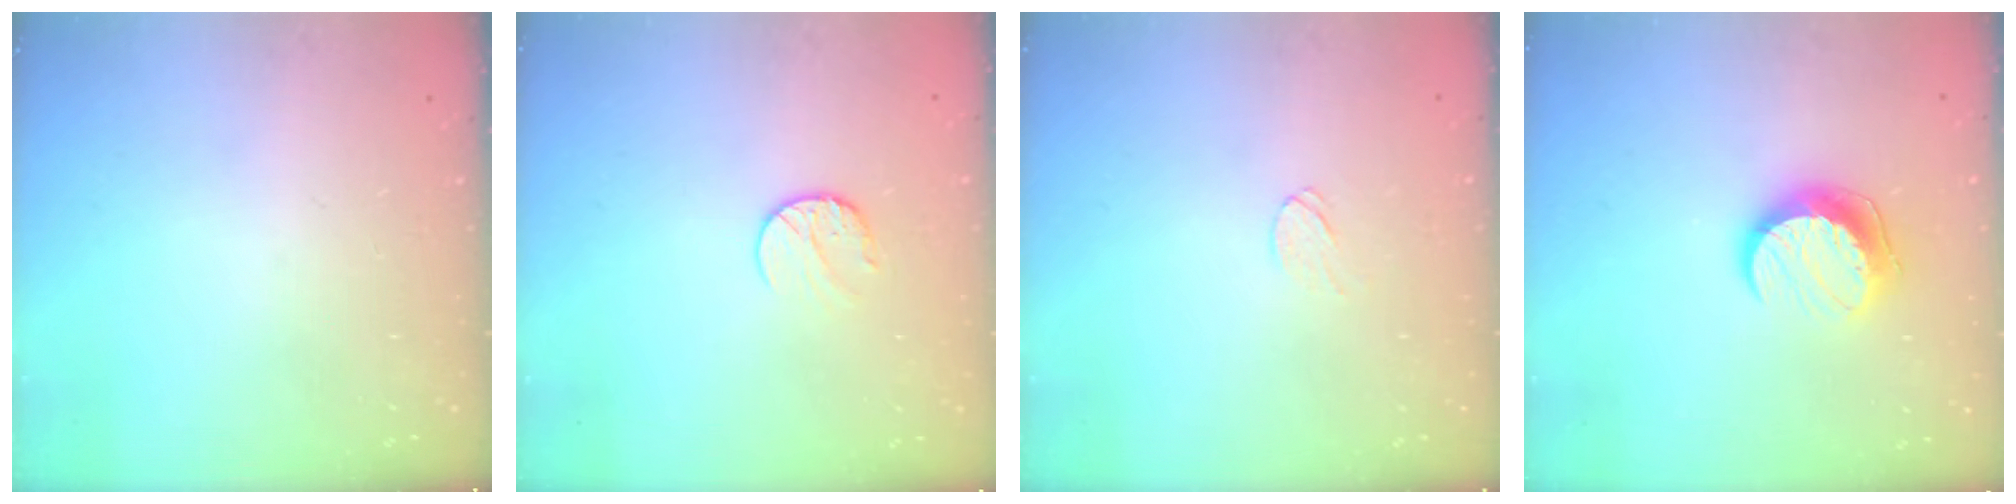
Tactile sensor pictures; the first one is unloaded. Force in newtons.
{"total": 7.1, "press": 7.1, "slide": 0.8}
{"total": 3.4, "press": 3.4, "slide": 0.2}
{"total": 9.9, "press": 9.9, "slide": 0.0}